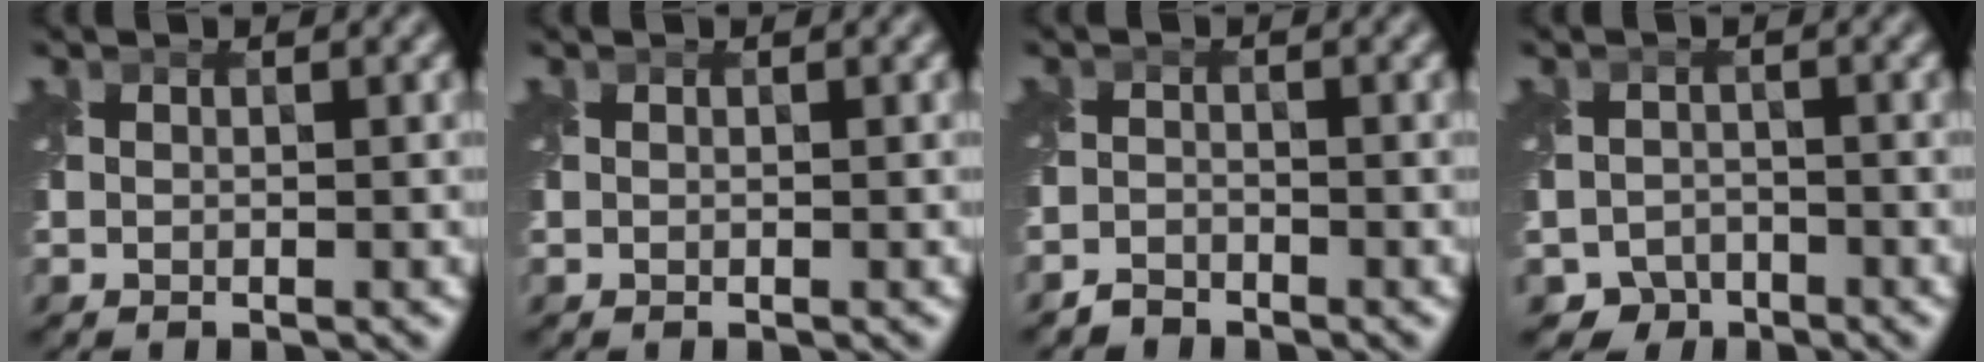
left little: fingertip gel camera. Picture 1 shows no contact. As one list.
[{"total": 0.0}, {"total": 1.5, "force": [-1.4, 0.4, -0.1], "torque": [0.004, 0.000, -0.034]}, {"total": 3.1, "force": [-2.4, 1.9, 0.1], "torque": [0.012, -0.003, -0.045]}]